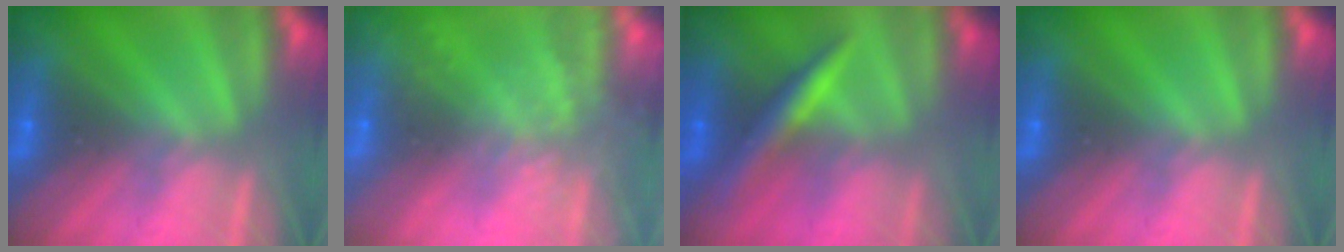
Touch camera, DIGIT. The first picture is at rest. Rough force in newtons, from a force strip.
{"total": 7.7}
{"total": 2.3}
{"total": 0.0}